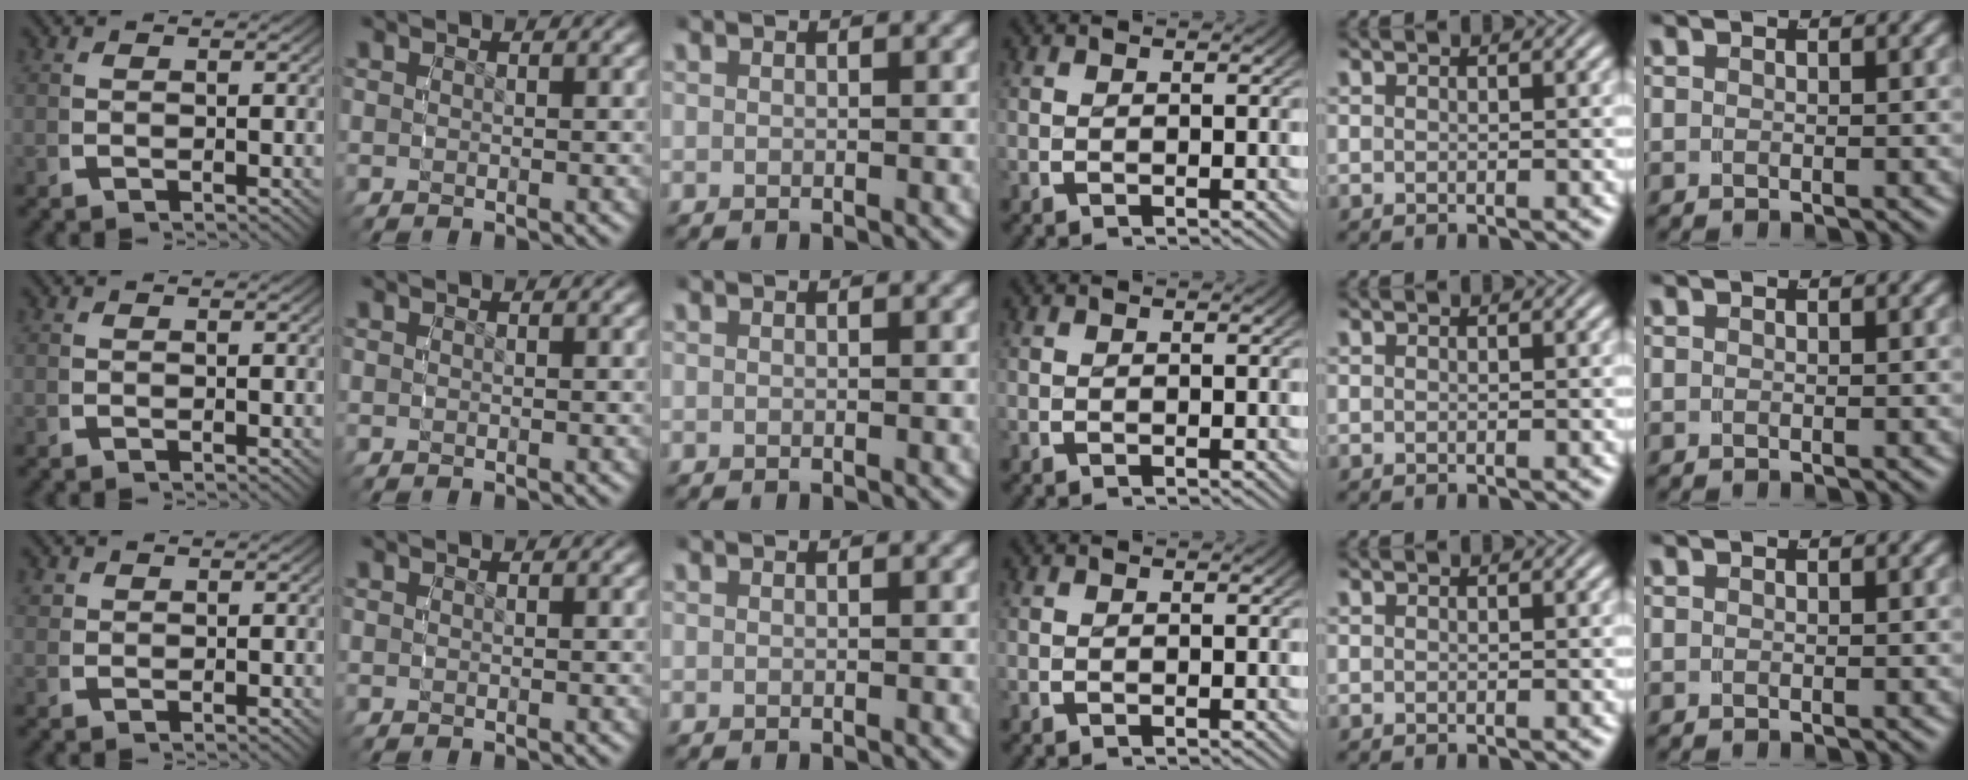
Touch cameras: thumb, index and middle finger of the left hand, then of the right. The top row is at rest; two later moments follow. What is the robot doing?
{"motion": "grasp_and_lifting", "object": "camera"}